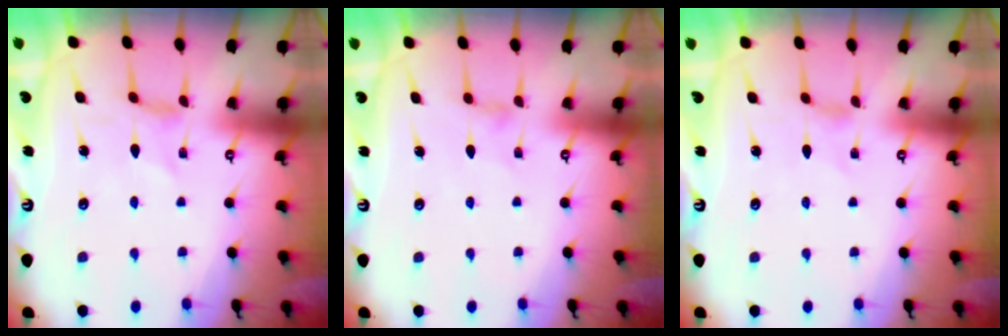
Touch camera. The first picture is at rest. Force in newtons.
{"total": 1.2, "press": 1.1, "slide": 0.3}
{"total": 0.5, "press": 0.5, "slide": 0.1}